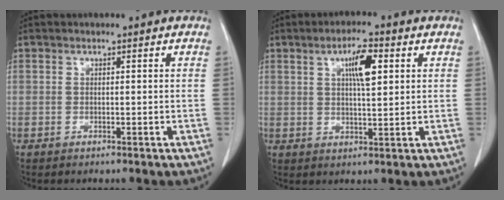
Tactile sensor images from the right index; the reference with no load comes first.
{"total": 6.1, "force": [2.1, 1.3, 5.5], "torque": [-0.097, 0.004, 0.035]}